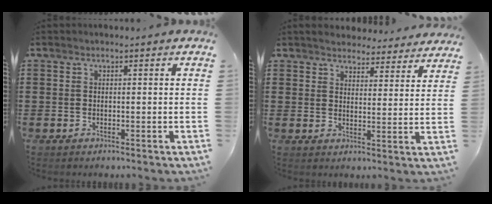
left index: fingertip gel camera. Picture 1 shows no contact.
{"total": 3.7, "force": [3.7, 0.2, 0.0], "torque": [-0.009, -0.025, 0.064]}